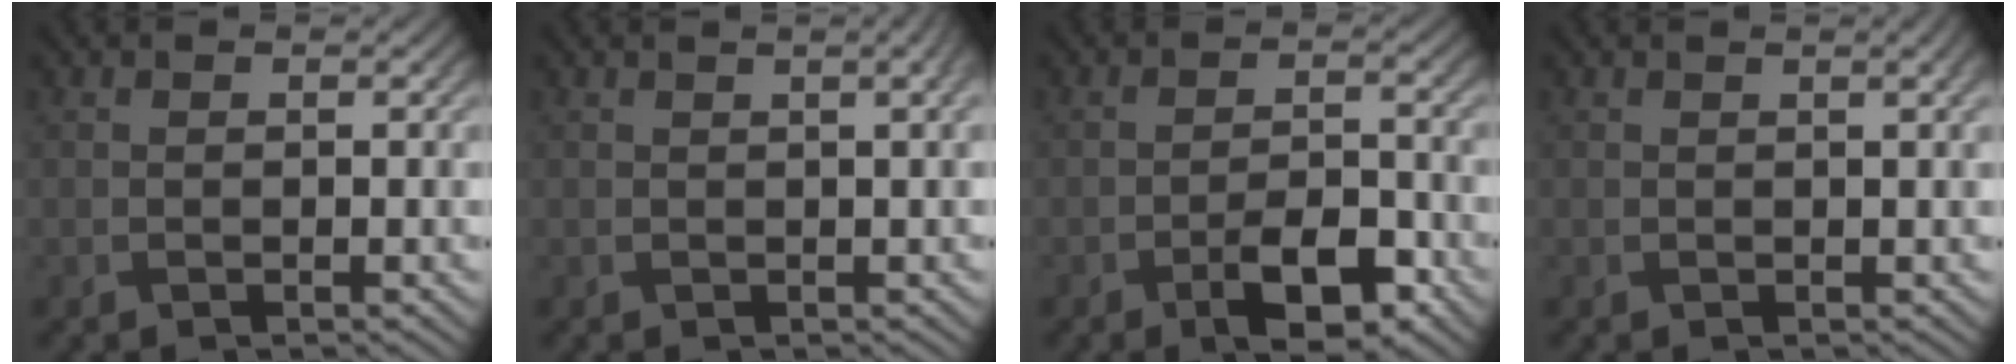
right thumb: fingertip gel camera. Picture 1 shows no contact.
{"total": 2.7, "force": [1.0, 0.7, 2.4], "torque": [-0.027, 0.010, 0.002]}
{"total": 6.5, "force": [-3.5, 2.5, 4.8], "torque": [-0.078, 0.005, -0.059]}
{"total": 1.7, "force": [0.7, 0.3, 1.5], "torque": [-0.021, 0.004, 0.006]}